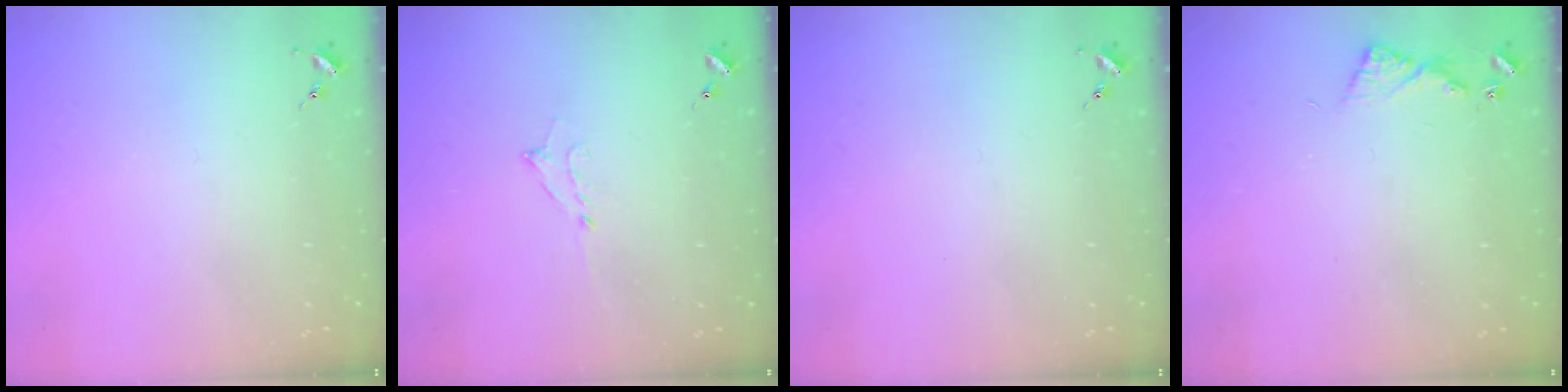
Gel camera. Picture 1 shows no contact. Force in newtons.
{"total": 5.2, "press": 5.2, "slide": 0.3}
{"total": 0.0}
{"total": 6.1, "press": 6.1, "slide": 0.6}